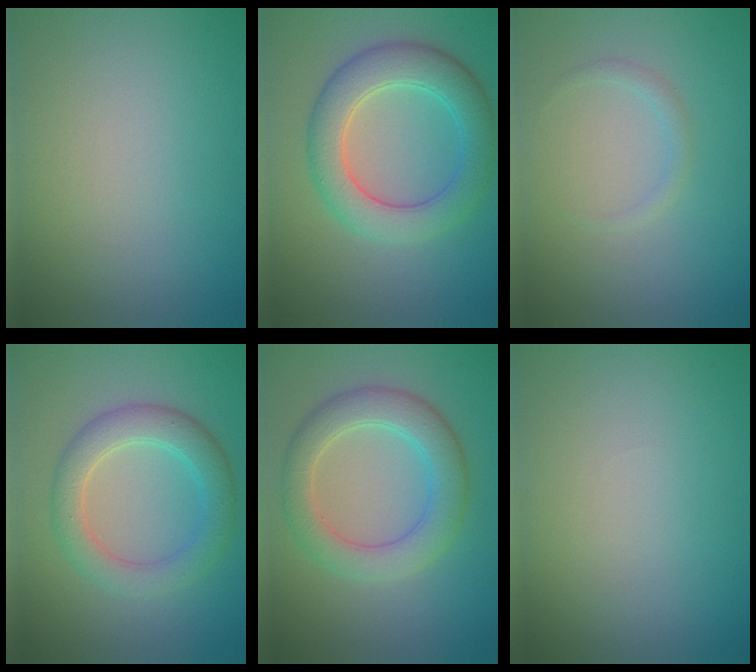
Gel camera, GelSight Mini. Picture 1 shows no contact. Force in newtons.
{"total": 5.8, "press": 5.8, "slide": 0.3}
{"total": 0.9, "press": 0.9, "slide": 0.1}
{"total": 4.3, "press": 4.3, "slide": 0.2}
{"total": 4.9, "press": 4.9, "slide": 0.4}
{"total": 0.0}